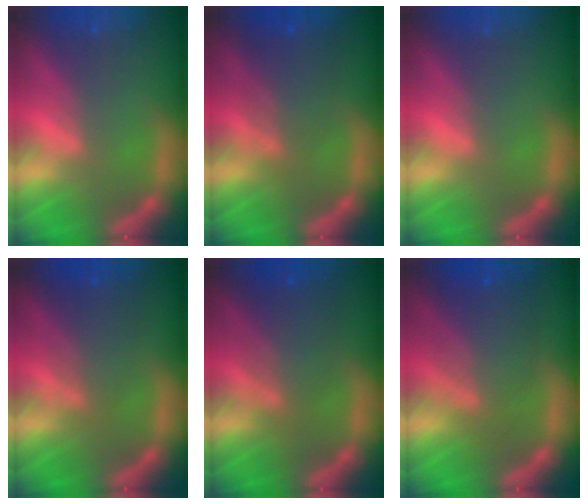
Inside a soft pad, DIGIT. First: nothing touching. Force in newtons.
{"total": 4.6}
{"total": 0.0}
{"total": 4.1}
{"total": 5.1}
{"total": 6.6}